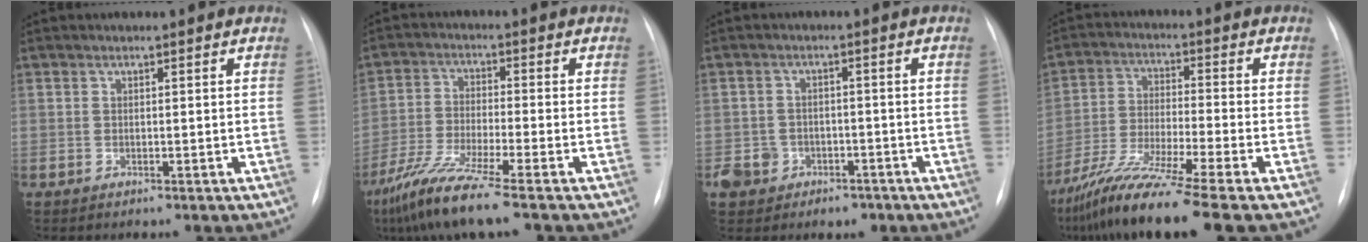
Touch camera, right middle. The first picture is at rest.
{"total": 9.4, "force": [-6.8, -0.6, 6.5], "torque": [-0.137, -0.039, -0.132]}
{"total": 5.3, "force": [-2.8, 4.4, 1.1], "torque": [-0.011, 0.018, -0.034]}
{"total": 13.7, "force": [-10.4, -1.5, 8.8], "torque": [-0.172, -0.042, -0.185]}